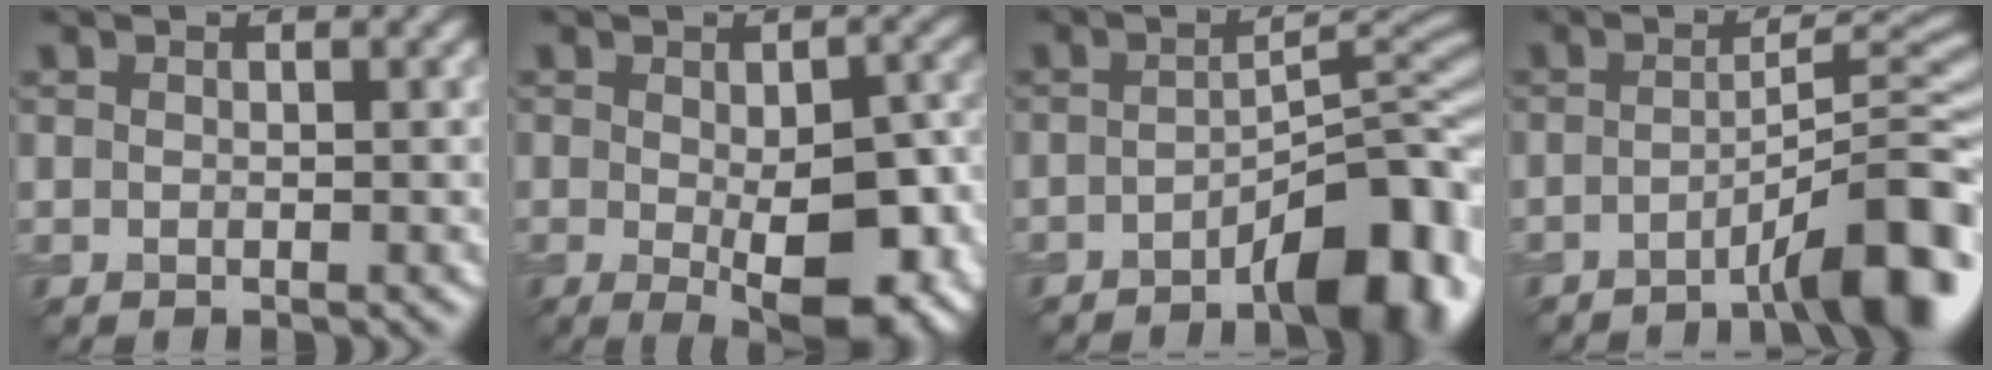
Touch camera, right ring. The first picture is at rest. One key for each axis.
{"total": 8.0, "fx": -1.7, "fy": 2.7, "fz": 7.3, "tx": -0.108, "ty": -0.011, "tz": -0.009}
{"total": 8.0, "fx": -4.4, "fy": 2.0, "fz": 6.3, "tx": -0.080, "ty": 0.018, "tz": -0.062}
{"total": 8.3, "fx": -4.1, "fy": 1.2, "fz": 7.1, "tx": -0.083, "ty": 0.026, "tz": -0.060}